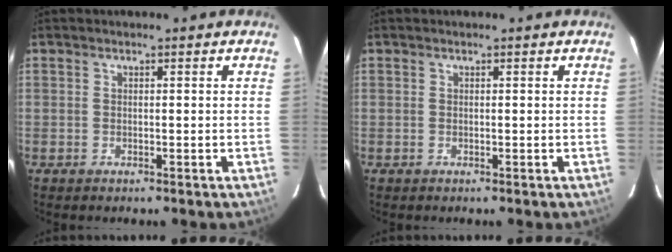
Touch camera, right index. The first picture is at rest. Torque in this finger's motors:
{"motor_torque": [0.00, 0.00, 0.00, 0.00]}